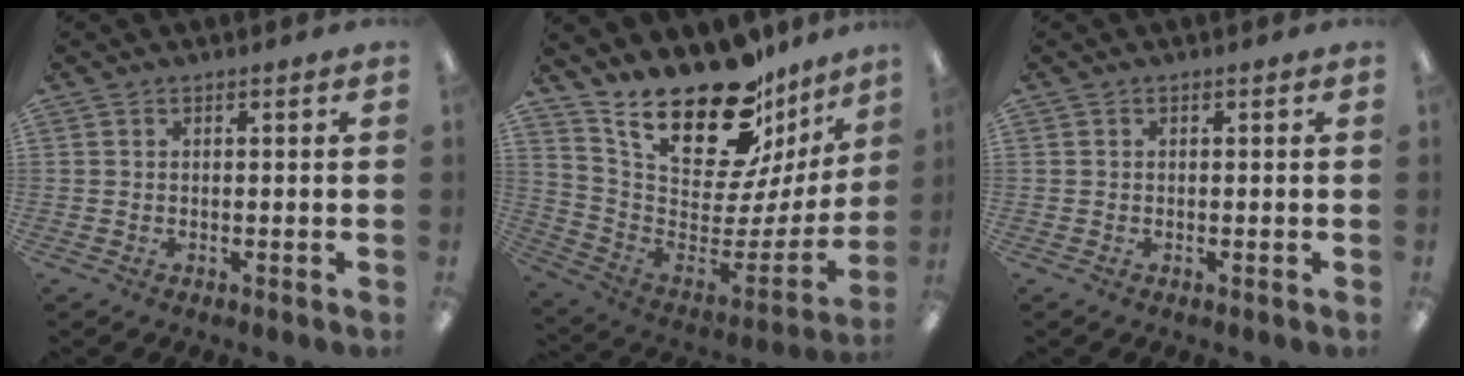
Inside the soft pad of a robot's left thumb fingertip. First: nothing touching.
{"total": 25.2, "force": [19.0, 9.4, 13.6], "torque": [-0.214, -0.144, 0.330]}
{"total": 0.0}